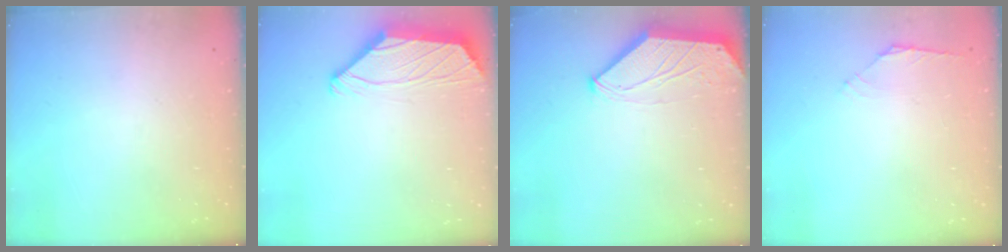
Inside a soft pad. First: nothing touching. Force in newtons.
{"total": 2.1, "press": 2.0, "slide": 0.8}
{"total": 0.0}
{"total": 2.4, "press": 2.3, "slide": 0.7}